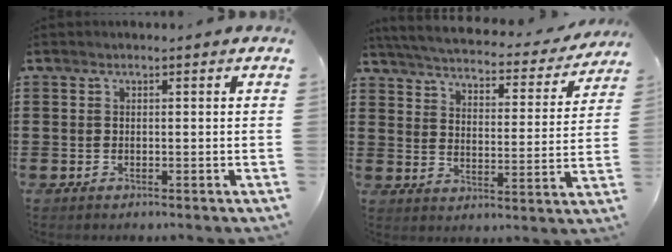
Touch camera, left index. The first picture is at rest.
{"total": 4.1, "force": [4.0, 0.1, 1.2], "torque": [-0.046, -0.031, 0.061]}